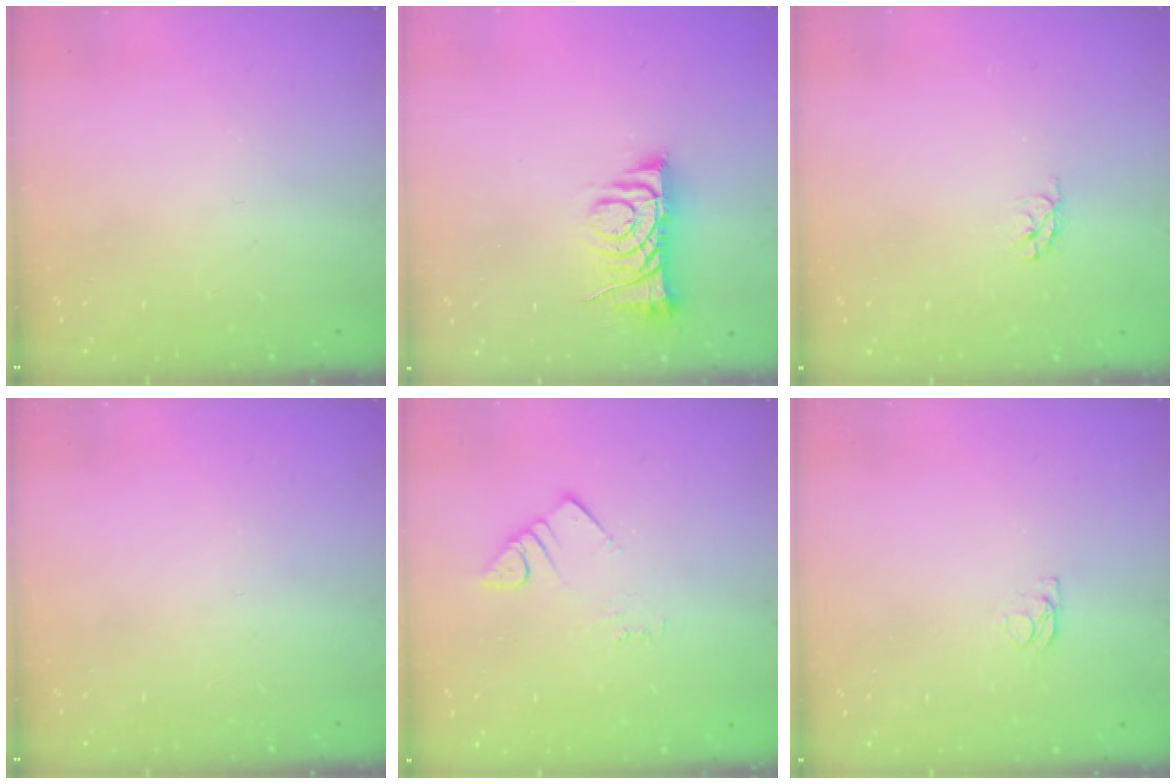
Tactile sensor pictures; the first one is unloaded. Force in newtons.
{"total": 8.2, "press": 8.2, "slide": 0.2}
{"total": 2.9, "press": 2.9, "slide": 0.3}
{"total": 0.0}
{"total": 2.8, "press": 2.8, "slide": 0.2}
{"total": 1.2, "press": 1.1, "slide": 0.3}